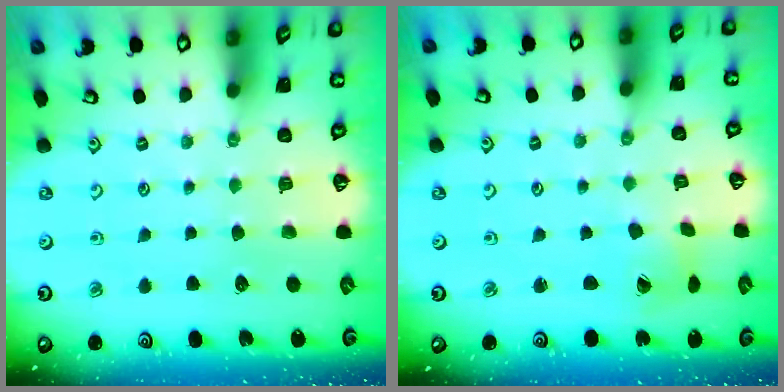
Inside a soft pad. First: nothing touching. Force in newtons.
{"total": 2.7, "press": 2.6, "slide": 0.4}